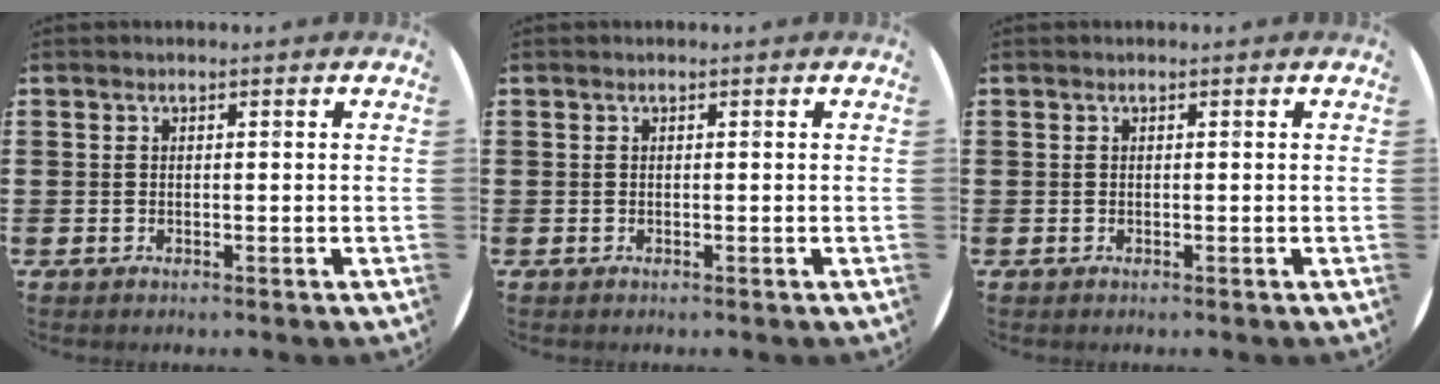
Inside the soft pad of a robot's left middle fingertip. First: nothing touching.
{"total": 0.0}
{"total": 0.0}